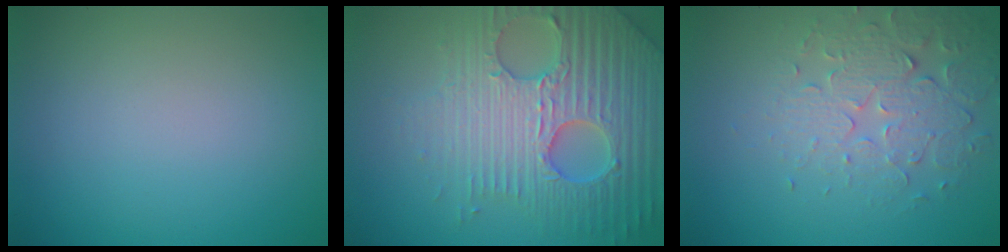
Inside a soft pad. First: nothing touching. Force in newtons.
{"total": 7.2, "press": 7.0, "slide": 1.7}
{"total": 3.9, "press": 3.6, "slide": 1.4}